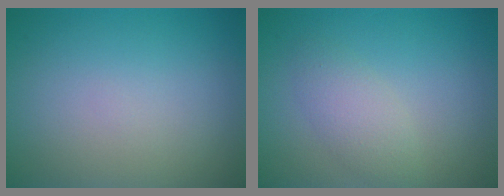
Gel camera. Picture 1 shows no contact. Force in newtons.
{"total": 2.4, "press": 2.4, "slide": 0.2}